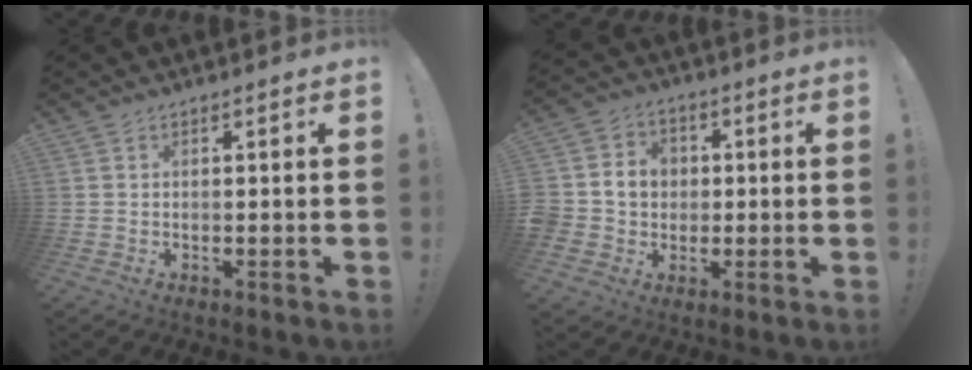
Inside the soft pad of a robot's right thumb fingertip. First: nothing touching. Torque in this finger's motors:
{"motor_torque": [0.98, 1.21, 0.70, -0.19, 0.09]}